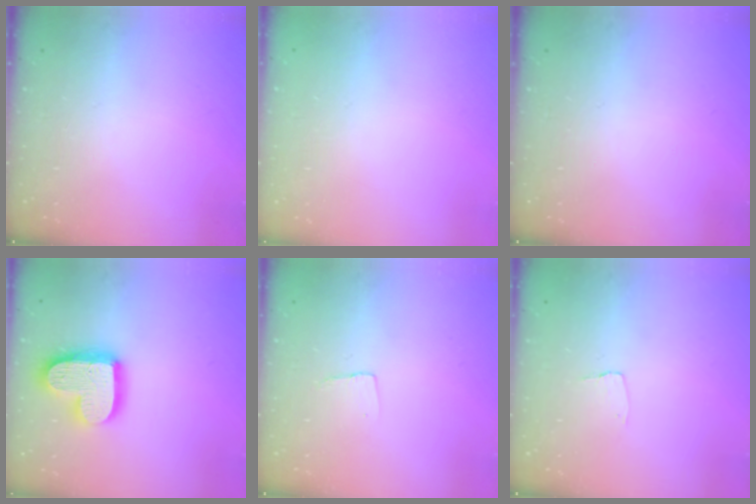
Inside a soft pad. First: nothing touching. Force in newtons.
{"total": 0.0}
{"total": 0.0}
{"total": 17.1, "press": 17.1, "slide": 1.4}
{"total": 3.8, "press": 3.8, "slide": 0.3}
{"total": 2.6, "press": 2.6, "slide": 0.2}